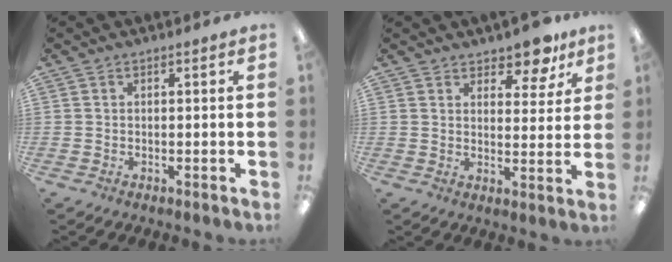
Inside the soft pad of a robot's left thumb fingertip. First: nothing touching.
{"total": 7.5, "force": [6.3, 2.6, 3.0], "torque": [-0.029, -0.043, 0.109]}